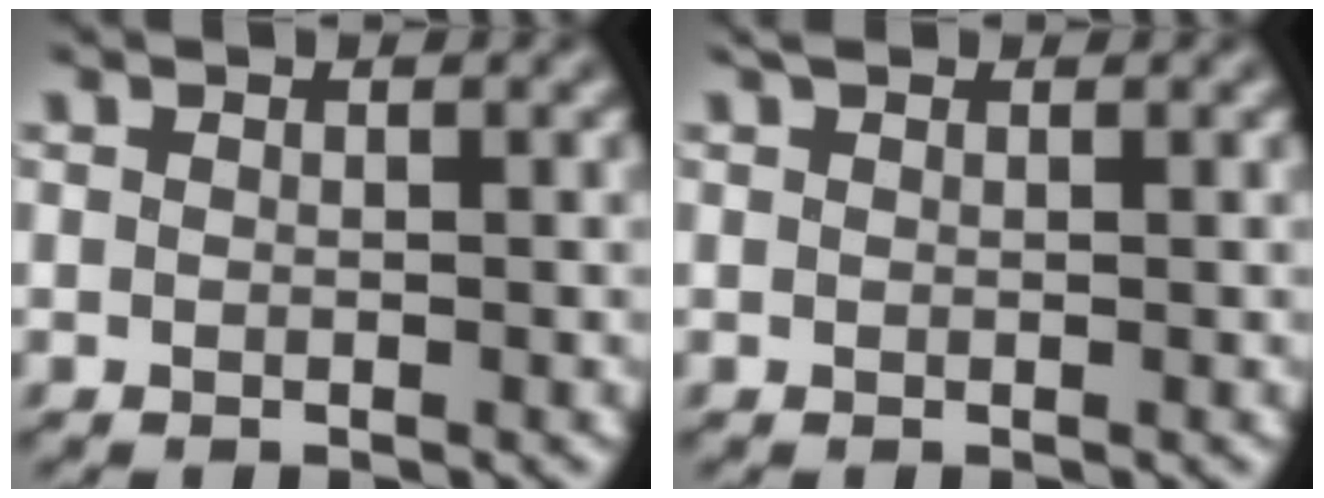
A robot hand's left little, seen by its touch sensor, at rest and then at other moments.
{"total": 0.9, "force": [0.7, 0.4, 0.4], "torque": [-0.012, 0.005, 0.013]}